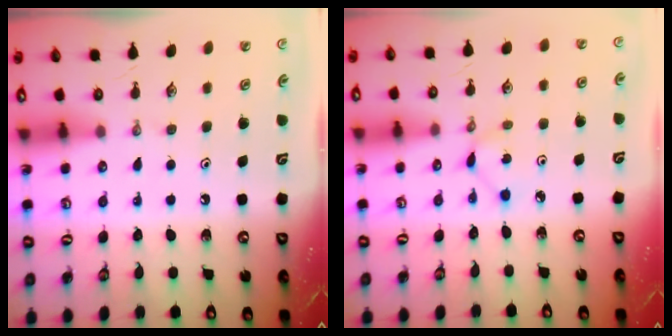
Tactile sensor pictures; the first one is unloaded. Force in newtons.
{"total": 1.5, "press": 1.5, "slide": 0.2}